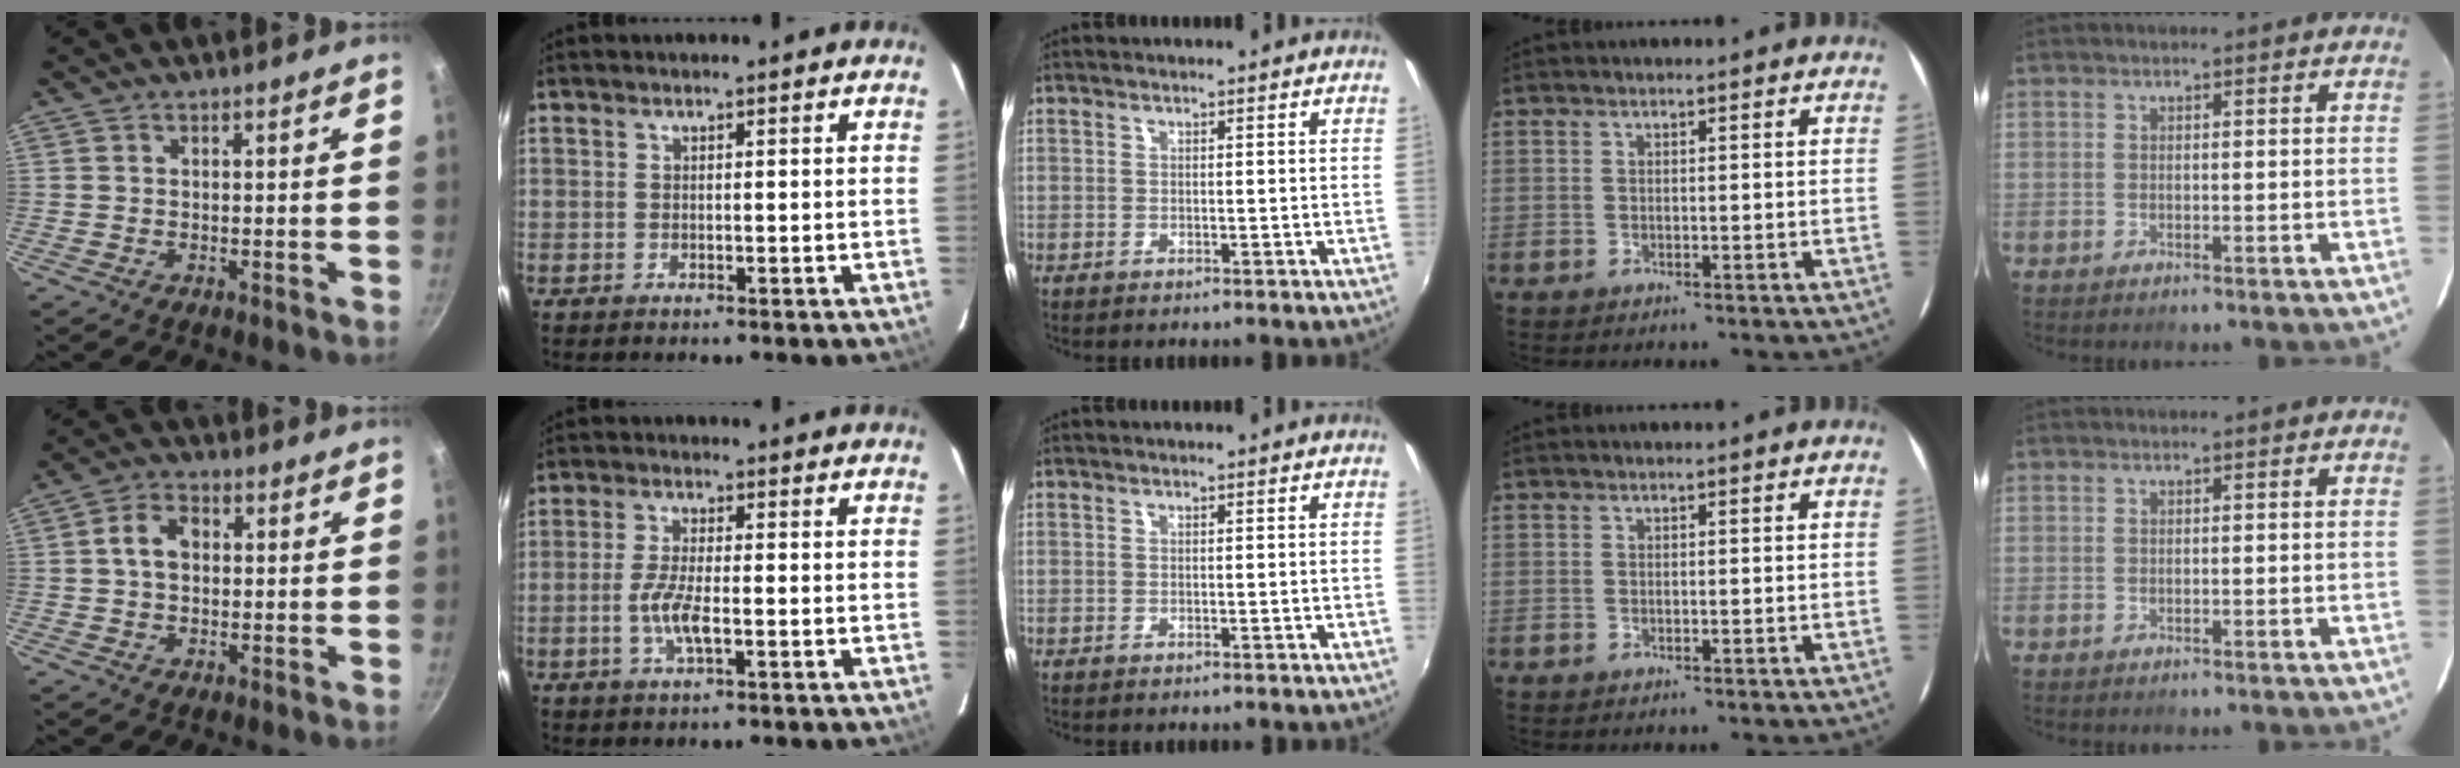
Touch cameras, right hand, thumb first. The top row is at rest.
{"thumb": {"total": 5.4, "force": [0.5, 3.9, 3.7], "torque": [-0.053, 0.014, 0.000]}, "index": {"total": 5.7, "force": [-1.7, 1.3, 5.3], "torque": [-0.111, -0.004, -0.033]}}